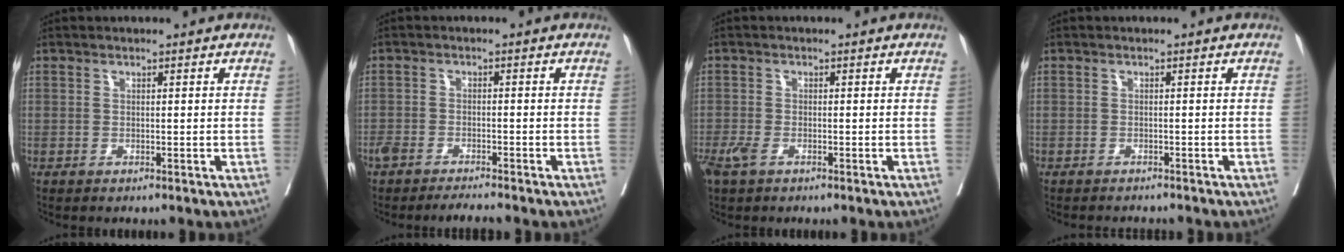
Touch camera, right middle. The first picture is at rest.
{"total": 4.5, "force": [-4.1, 0.5, 1.8], "torque": [-0.032, -0.006, -0.069]}
{"total": 2.6, "force": [-1.5, 1.1, 1.8], "torque": [-0.046, -0.005, -0.027]}
{"total": 3.4, "force": [-3.2, 0.5, 0.7], "torque": [-0.004, -0.005, -0.044]}